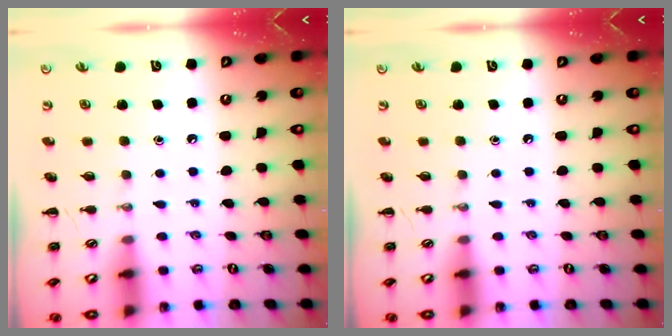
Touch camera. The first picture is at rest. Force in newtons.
{"total": 0.0}